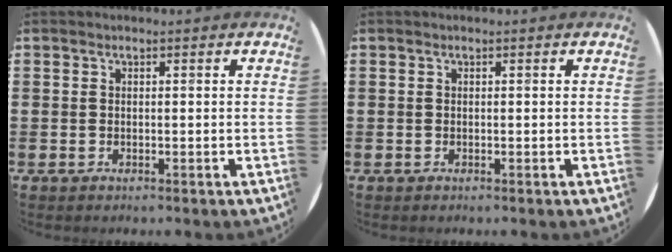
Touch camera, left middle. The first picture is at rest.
{"total": 0.0}